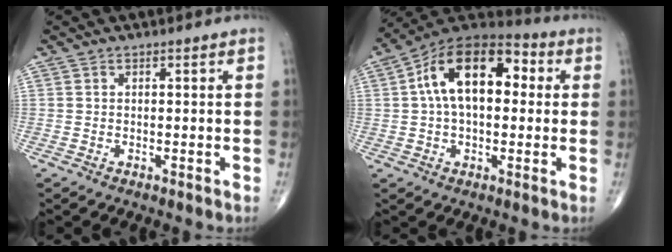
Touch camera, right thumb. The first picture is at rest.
{"total": 16.7, "force": [2.7, 9.5, 13.5], "torque": [-0.209, 0.035, 0.034]}